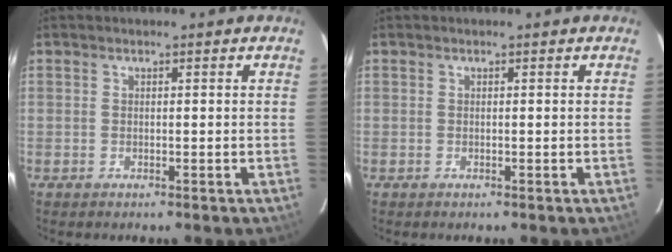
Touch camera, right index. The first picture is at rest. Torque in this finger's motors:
{"motor_torque": [-0.01, -0.01, 0.02, 0.01]}